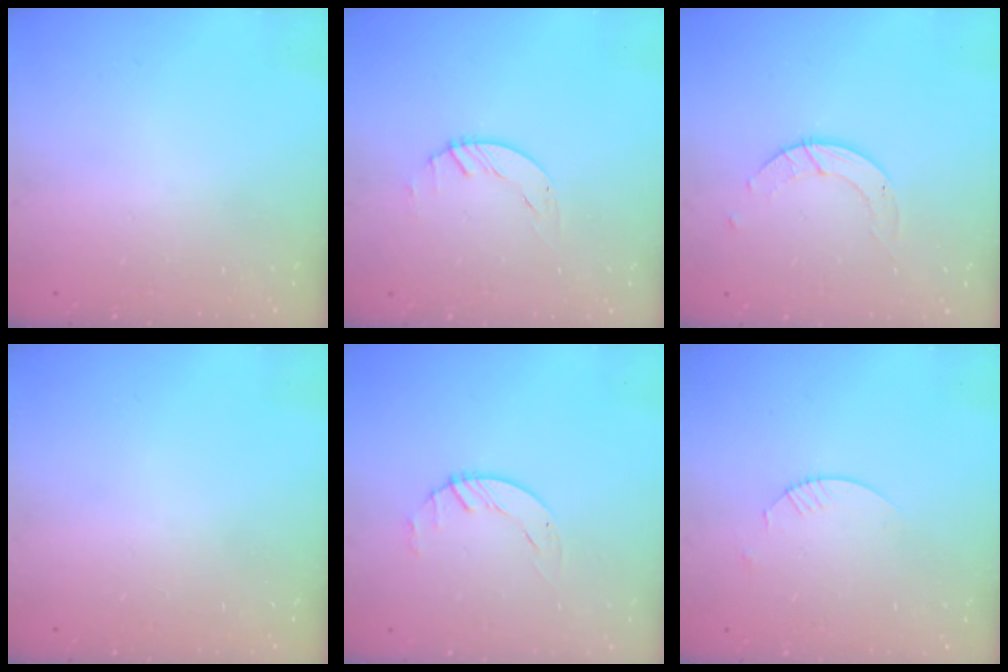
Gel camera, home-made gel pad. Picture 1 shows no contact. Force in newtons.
{"total": 1.5, "press": 1.4, "slide": 0.1}
{"total": 3.0, "press": 3.0, "slide": 0.3}
{"total": 0.0}
{"total": 1.4, "press": 1.4, "slide": 0.2}
{"total": 1.8, "press": 1.8, "slide": 0.2}